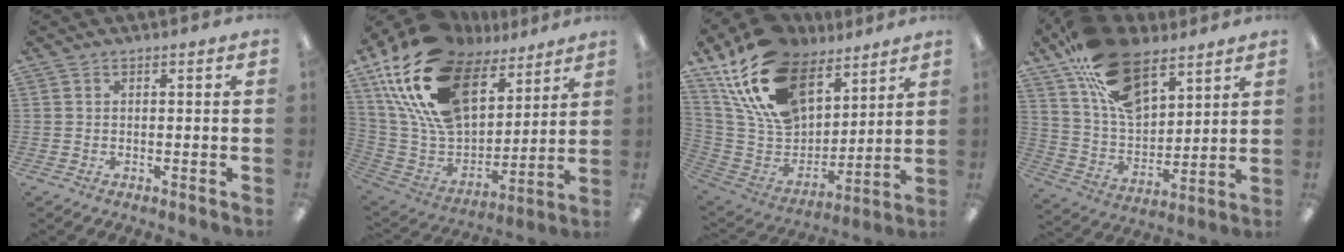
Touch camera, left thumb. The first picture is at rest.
{"total": 25.5, "force": [14.5, 14.6, 15.0], "torque": [-0.314, -0.074, 0.262]}
{"total": 23.2, "force": [14.3, 13.4, 12.4], "torque": [-0.251, -0.070, 0.267]}
{"total": 20.7, "force": [12.3, 10.9, 12.6], "torque": [-0.225, -0.051, 0.227]}